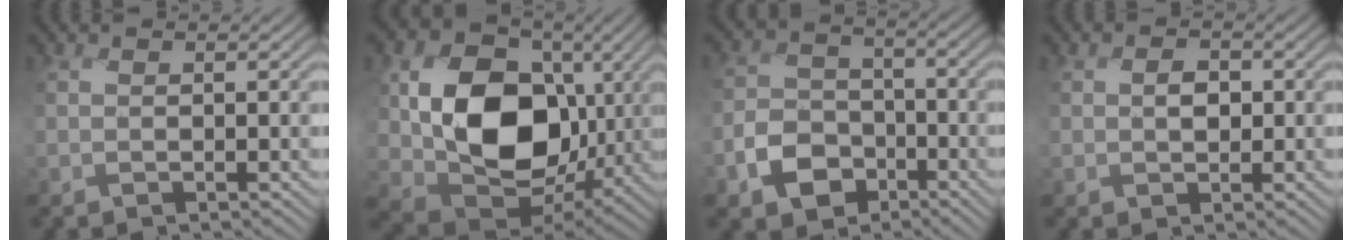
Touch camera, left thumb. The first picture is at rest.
{"total": 15.9, "force": [-0.2, 11.9, 10.6], "torque": [-0.223, -0.014, -0.007]}
{"total": 6.5, "force": [-4.3, 4.4, 2.1], "torque": [-0.037, -0.009, -0.091]}
{"total": 2.1, "force": [-0.3, 1.7, 1.3], "torque": [-0.025, -0.001, -0.009]}